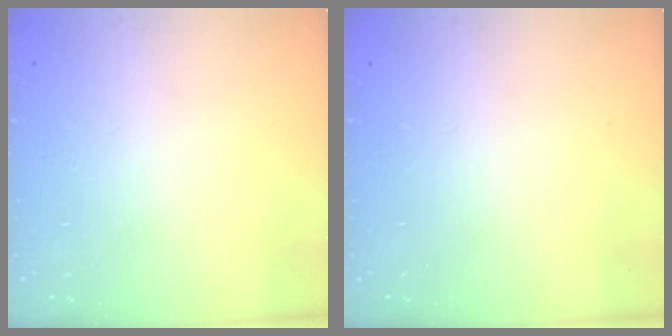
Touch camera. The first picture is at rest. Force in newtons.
{"total": 0.0}